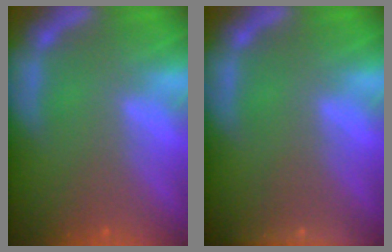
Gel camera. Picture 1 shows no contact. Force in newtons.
{"total": 3.0}